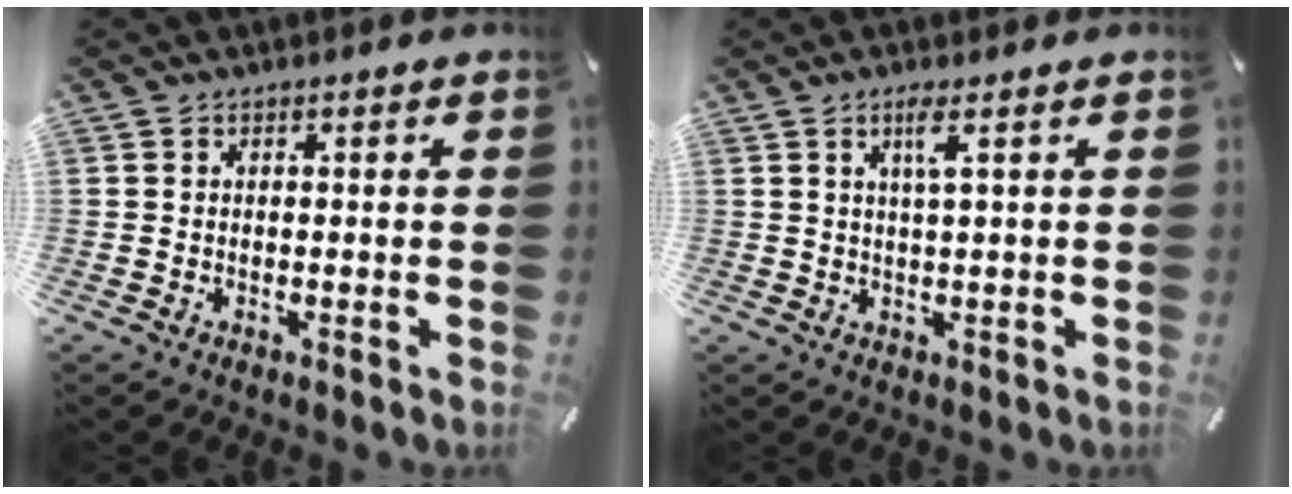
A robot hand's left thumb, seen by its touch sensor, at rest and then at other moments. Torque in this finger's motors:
{"motor_torque": [0.51, 0.42, 0.00, -0.07, 0.13]}